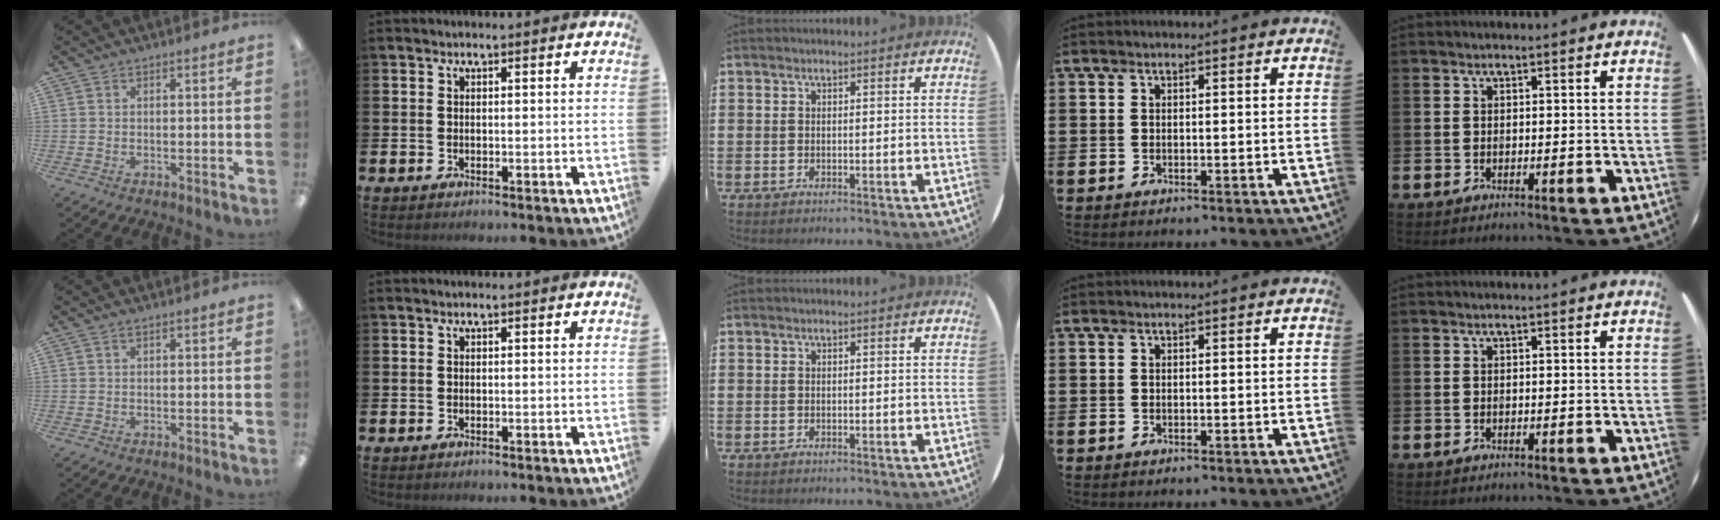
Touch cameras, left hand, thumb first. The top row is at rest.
{"thumb": {"total": 0.9, "force": [0.5, 0.4, 0.6], "torque": [-0.014, 0.002, 0.009]}}